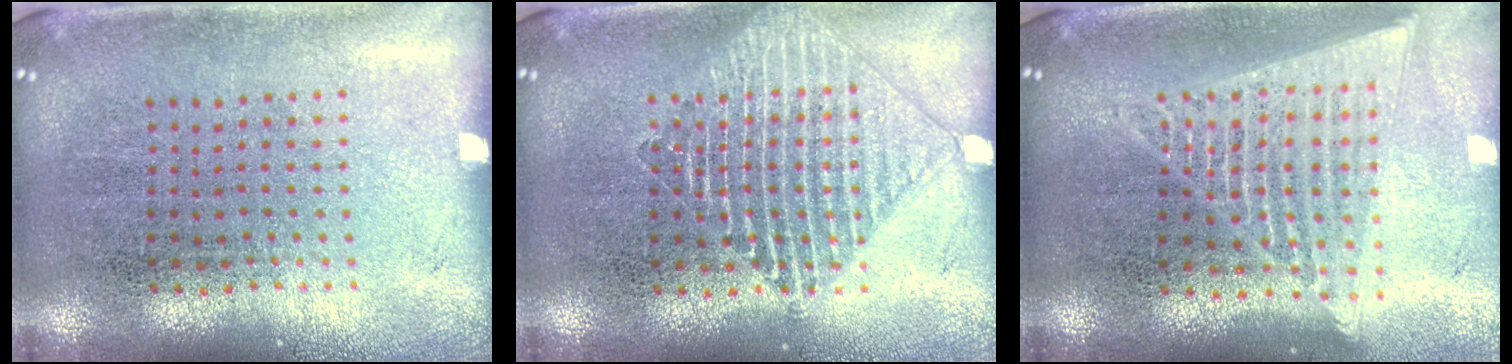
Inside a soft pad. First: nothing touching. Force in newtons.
{"total": 2.8, "press": 2.8, "slide": 0.5}
{"total": 1.8, "press": 1.6, "slide": 0.9}